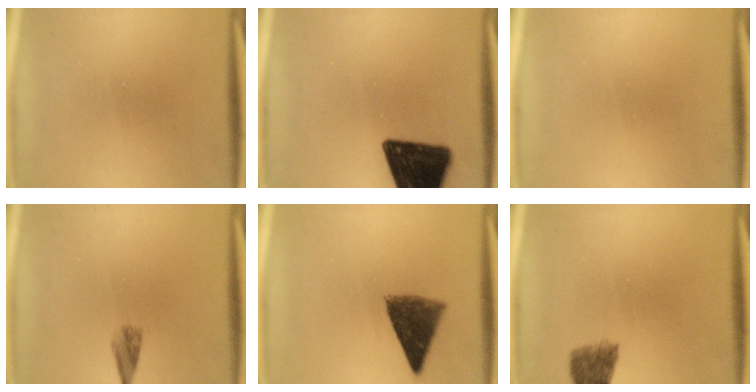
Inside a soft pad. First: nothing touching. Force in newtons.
{"total": 17.0}
{"total": 1.6}
{"total": 1.8}
{"total": 7.5}
{"total": 4.5}